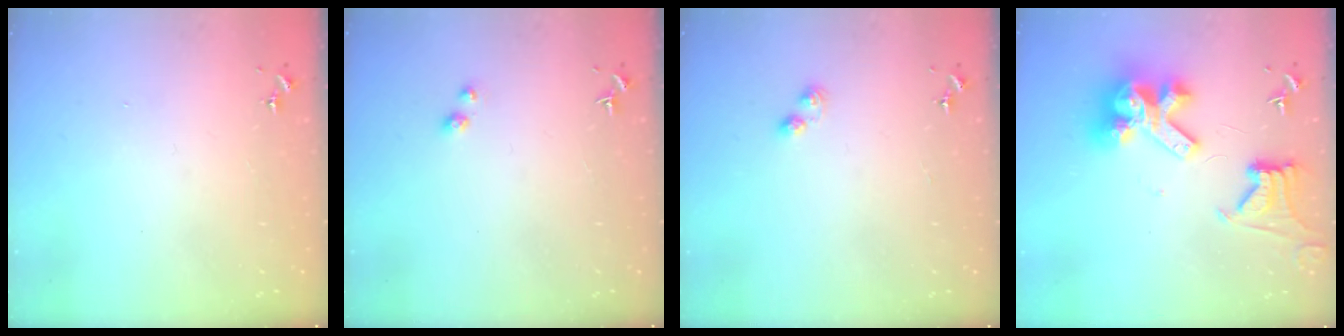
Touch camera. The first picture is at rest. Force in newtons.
{"total": 2.9, "press": 2.9, "slide": 0.2}
{"total": 3.6, "press": 3.6, "slide": 0.4}
{"total": 19.4, "press": 19.2, "slide": 2.4}